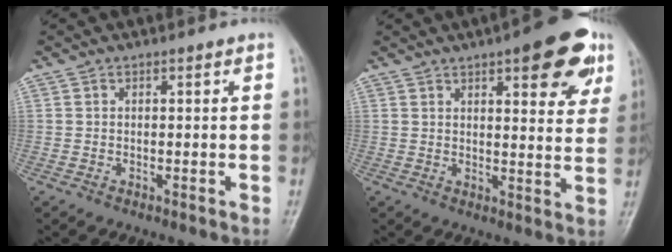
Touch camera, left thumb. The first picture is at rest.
{"total": 13.5, "force": [7.1, 4.7, 10.5], "torque": [-0.092, -0.023, 0.085]}